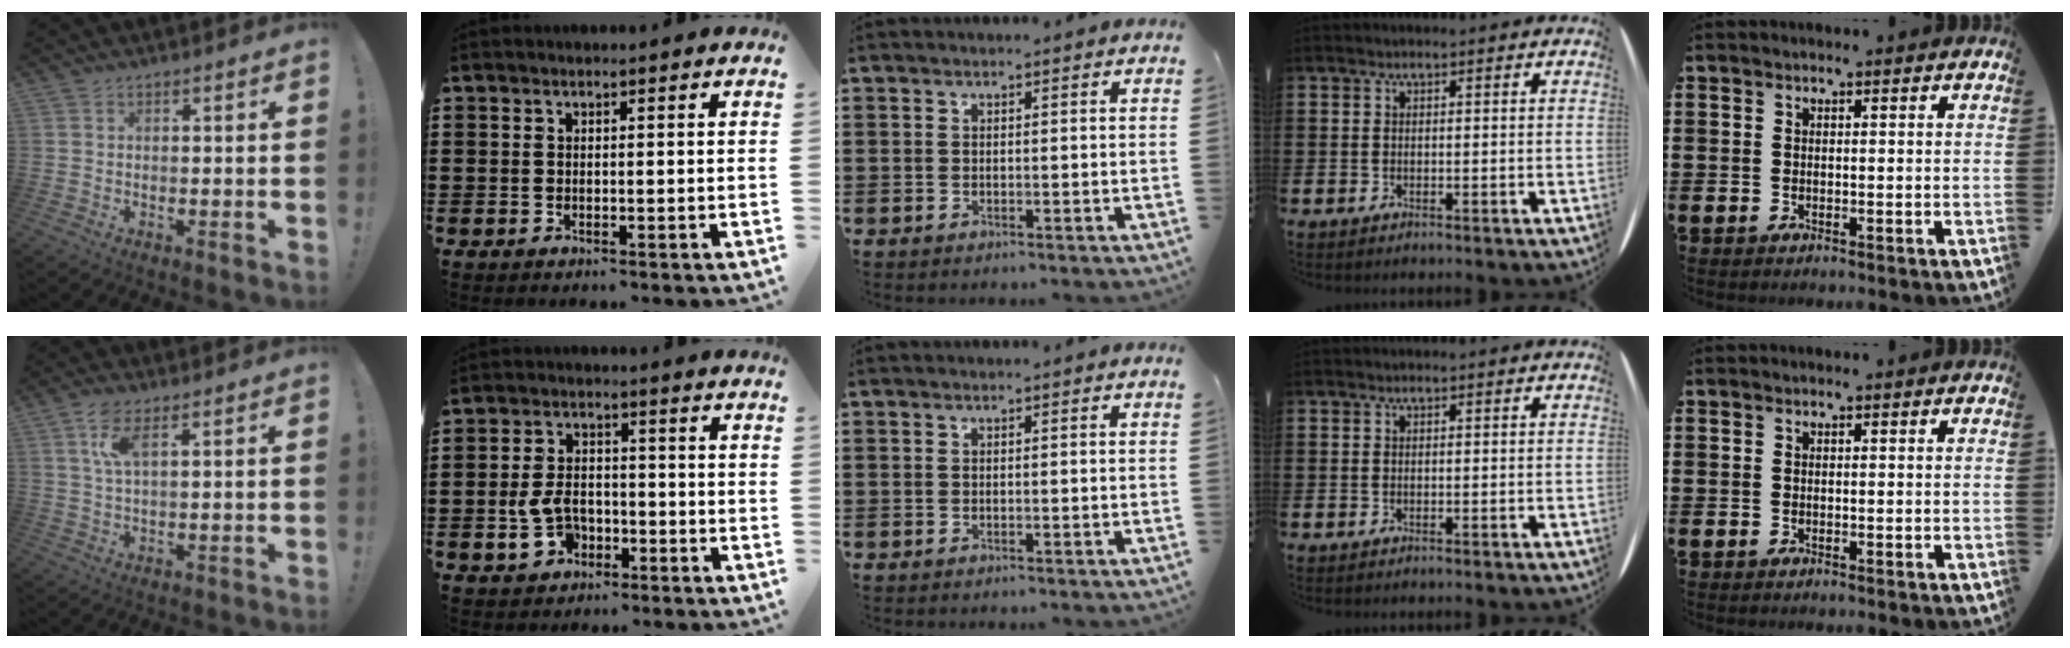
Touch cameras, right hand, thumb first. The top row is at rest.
{"thumb": {"total": 6.5, "force": [2.9, 2.1, 5.5], "torque": [-0.103, 0.000, 0.051]}, "index": {"total": 5.3, "force": [-2.0, 3.7, 3.4], "torque": [-0.084, 0.003, -0.041]}}